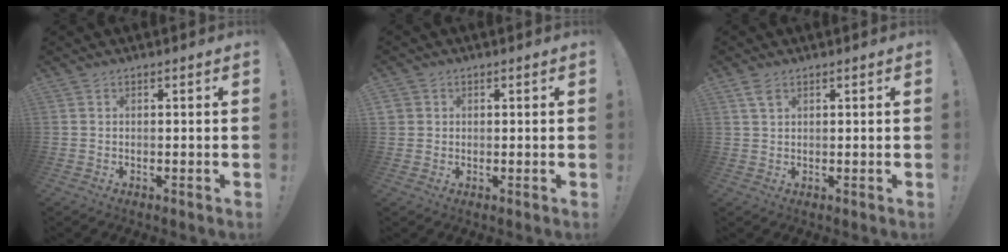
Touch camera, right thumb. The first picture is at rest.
{"total": 1.9, "force": [0.6, 1.8, 0.1], "torque": [0.005, -0.003, 0.010]}
{"total": 2.8, "force": [1.6, 1.3, 1.8], "torque": [-0.035, -0.001, 0.031]}